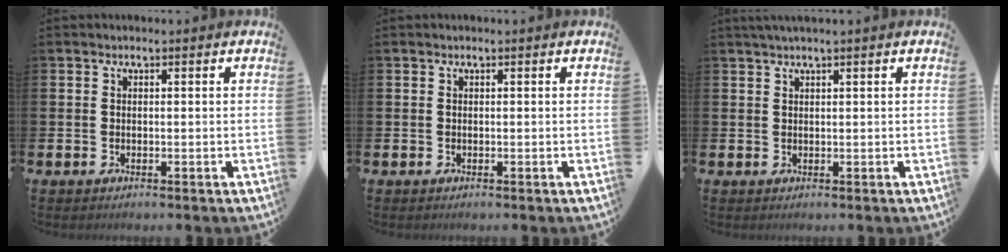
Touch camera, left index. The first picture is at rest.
{"total": 0.0}
{"total": 1.2, "force": [1.0, -0.2, 0.7], "torque": [-0.020, 0.004, 0.019]}